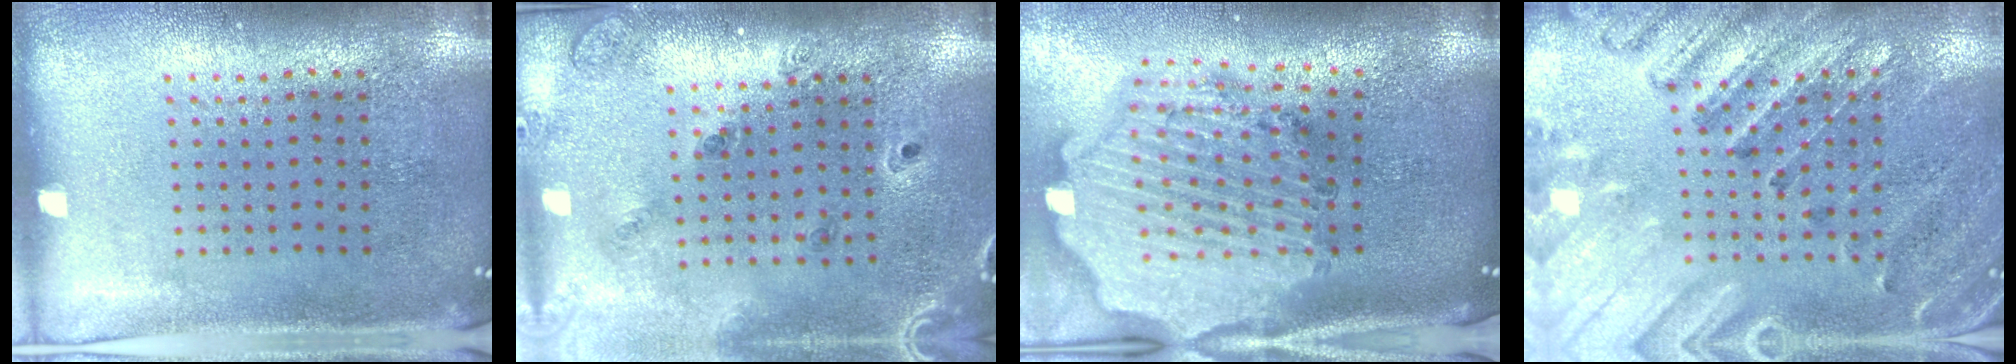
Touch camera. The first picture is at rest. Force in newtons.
{"total": 1.4, "press": 1.3, "slide": 0.2}
{"total": 4.0, "press": 3.3, "slide": 2.3}
{"total": 2.7, "press": 2.6, "slide": 0.9}